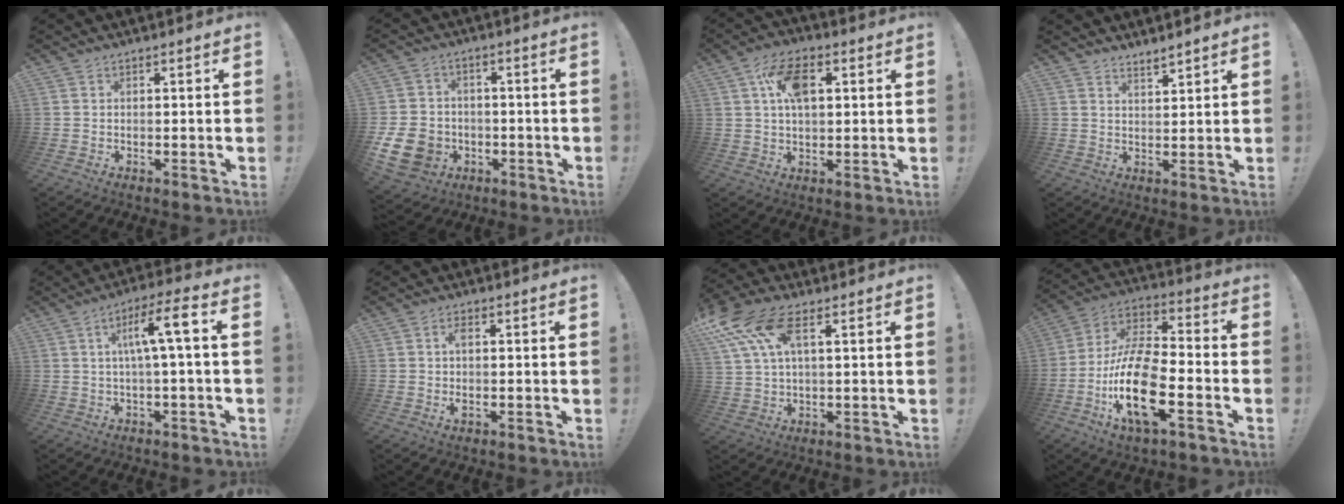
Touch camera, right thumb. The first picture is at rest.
{"total": 12.7, "force": [-4.1, 10.6, 5.7], "torque": [-0.115, 0.028, -0.070]}
{"total": 11.2, "force": [3.3, 6.2, 8.8], "torque": [-0.140, 0.009, 0.060]}
{"total": 3.4, "force": [3.2, 0.5, 0.8], "torque": [0.002, -0.031, 0.056]}
{"total": 9.9, "force": [1.3, 1.1, 9.7], "torque": [-0.166, 0.007, 0.015]}
{"total": 2.5, "force": [0.1, 0.9, 2.4], "torque": [-0.038, 0.006, -0.002]}
{"total": 13.4, "force": [7.1, 6.2, 9.5], "torque": [-0.203, -0.023, 0.135]}
{"total": 21.1, "force": [-7.6, 8.7, 17.6], "torque": [-0.356, 0.034, -0.125]}